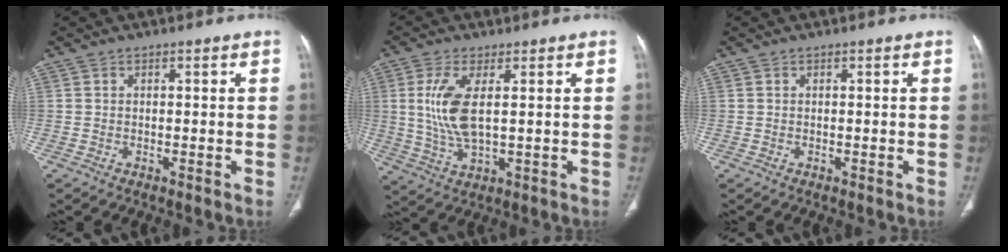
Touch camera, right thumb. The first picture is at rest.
{"total": 9.2, "force": [1.6, 3.5, 8.3], "torque": [-0.194, -0.012, 0.039]}
{"total": 0.0}